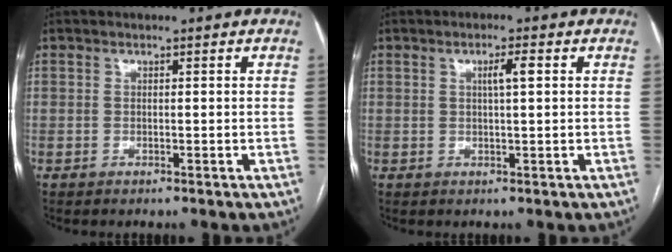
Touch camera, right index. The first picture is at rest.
{"total": 2.5, "force": [0.7, 0.1, 2.4], "torque": [-0.042, 0.003, 0.011]}